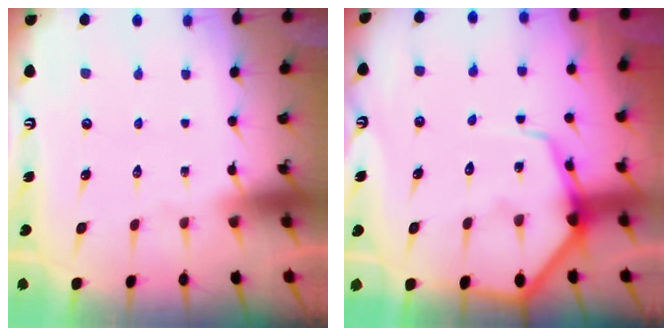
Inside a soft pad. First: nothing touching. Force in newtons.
{"total": 9.2, "press": 9.2, "slide": 0.9}